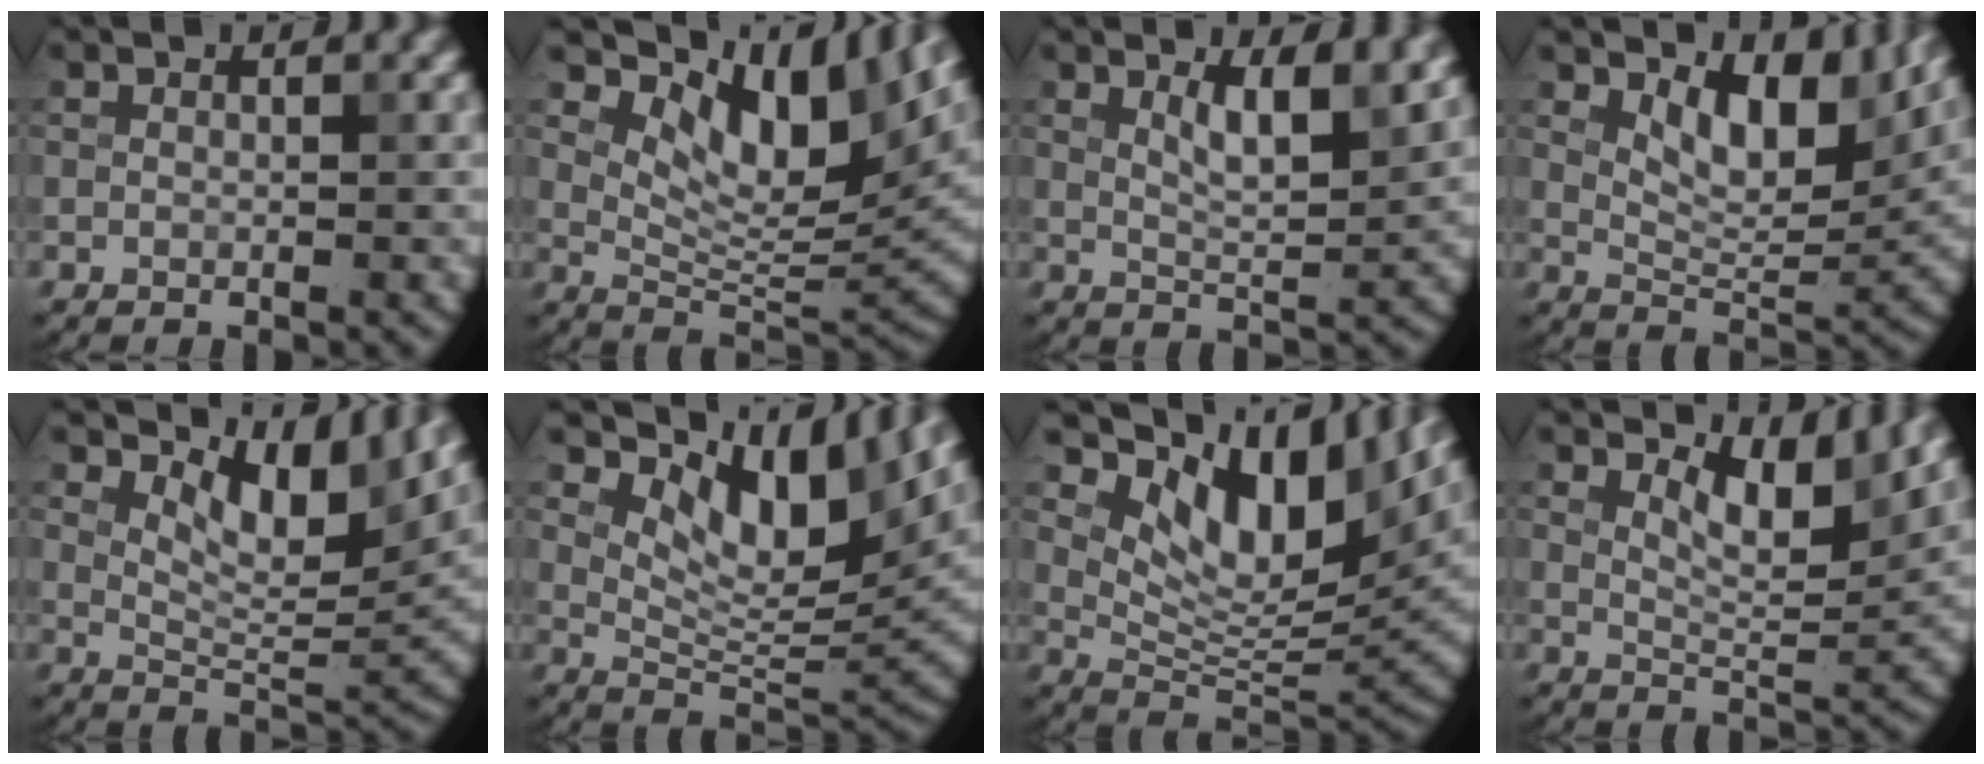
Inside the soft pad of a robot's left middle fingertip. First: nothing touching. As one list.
[{"total": 10.4, "force": [6.3, 3.9, 7.3], "torque": [-0.109, -0.003, 0.113]}, {"total": 4.4, "force": [2.2, 1.3, 3.5], "torque": [-0.059, -0.005, 0.038]}, {"total": 6.5, "force": [3.3, 3.0, 4.7], "torque": [-0.074, -0.012, 0.051]}, {"total": 7.2, "force": [4.1, 3.1, 5.1], "torque": [-0.074, -0.005, 0.065]}, {"total": 9.4, "force": [5.7, 3.7, 6.5], "torque": [-0.097, -0.003, 0.101]}, {"total": 10.8, "force": [6.1, 4.8, 7.5], "torque": [-0.117, -0.006, 0.114]}, {"total": 4.6, "force": [2.9, 1.4, 3.4], "torque": [-0.064, -0.008, 0.045]}]